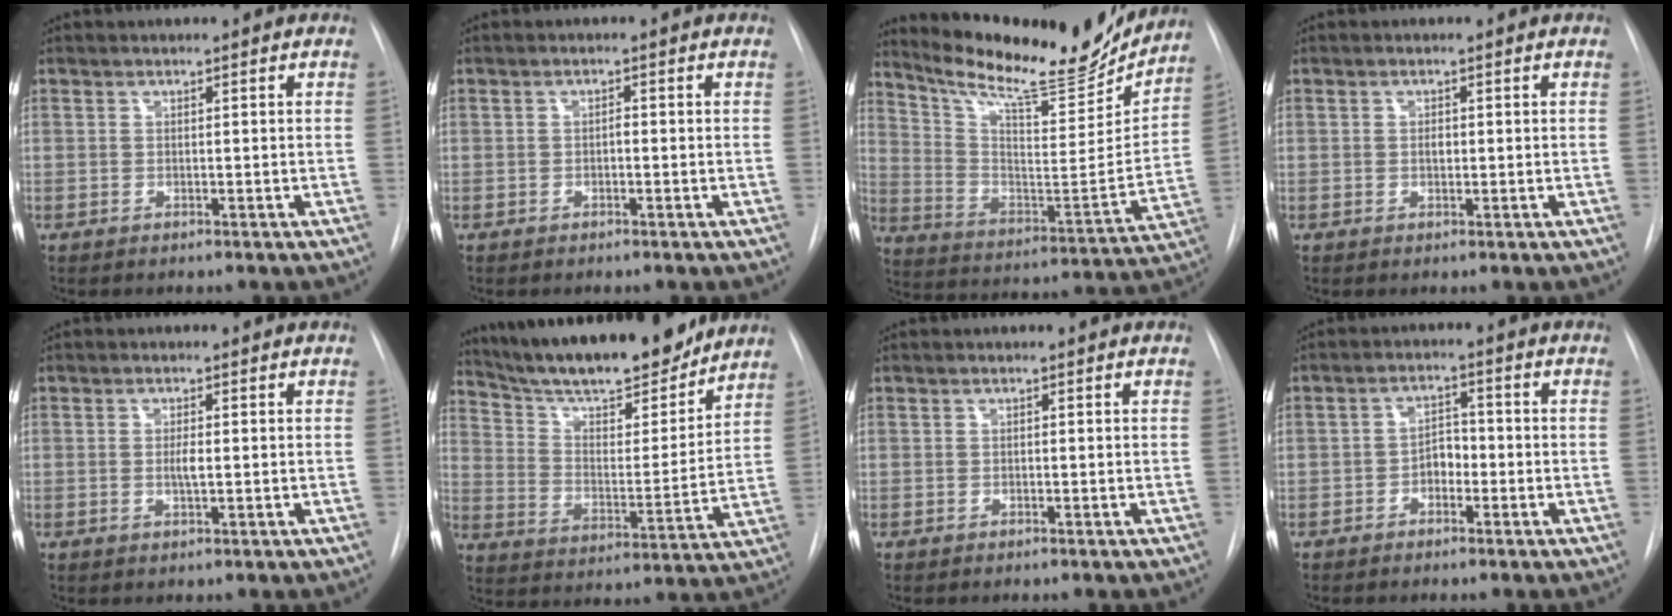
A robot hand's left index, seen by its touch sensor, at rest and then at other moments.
{"total": 1.2, "force": [-1.1, 0.3, 0.5], "torque": [-0.008, -0.003, -0.018]}
{"total": 22.8, "force": [20.0, 3.9, 10.2], "torque": [-0.172, -0.050, 0.295]}
{"total": 1.2, "force": [-0.8, 0.6, 0.7], "torque": [-0.012, -0.005, -0.012]}
{"total": 2.0, "force": [-0.9, 0.3, 1.8], "torque": [-0.036, -0.007, -0.013]}
{"total": 20.6, "force": [17.9, 3.7, 9.5], "torque": [-0.160, -0.011, 0.278]}
{"total": 0.9, "force": [-0.9, 0.0, 0.0], "torque": [0.002, -0.006, -0.012]}
{"total": 3.6, "force": [-2.1, 2.0, 2.1], "torque": [-0.031, 0.006, -0.038]}